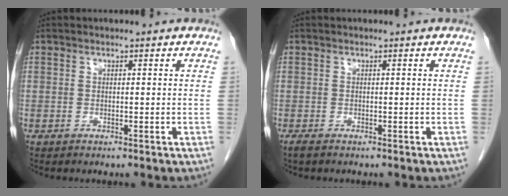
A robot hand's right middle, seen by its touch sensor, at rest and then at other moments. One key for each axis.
{"total": 1.1, "fx": -0.9, "fy": 0.2, "fz": 0.7, "tx": -0.022, "ty": -0.007, "tz": -0.015}